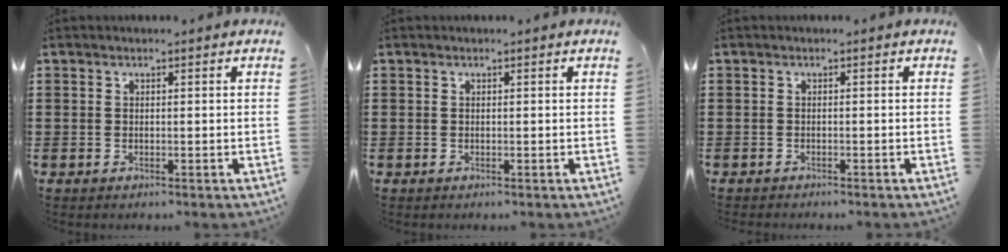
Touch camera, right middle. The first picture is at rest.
{"total": 0.0}
{"total": 0.5, "force": [-0.5, 0.0, 0.0], "torque": [-0.001, -0.001, -0.011]}